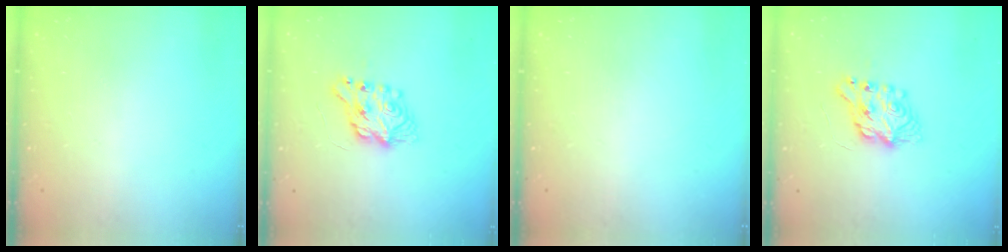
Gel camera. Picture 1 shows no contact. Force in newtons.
{"total": 8.3, "press": 8.2, "slide": 0.4}
{"total": 0.0}
{"total": 8.3, "press": 8.2, "slide": 0.4}